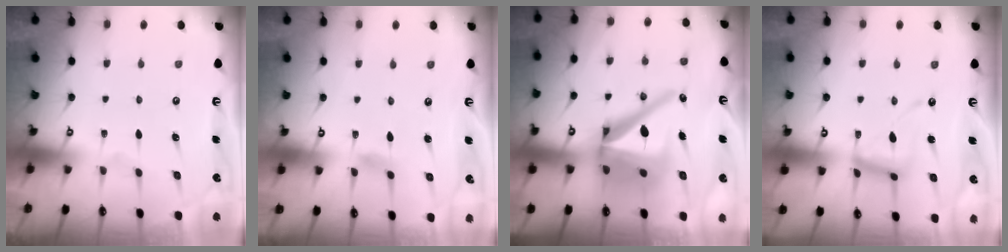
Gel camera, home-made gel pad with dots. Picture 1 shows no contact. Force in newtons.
{"total": 6.0, "press": 6.0, "slide": 0.5}
{"total": 20.2, "press": 20.0, "slide": 2.6}
{"total": 12.1, "press": 12.1, "slide": 1.1}